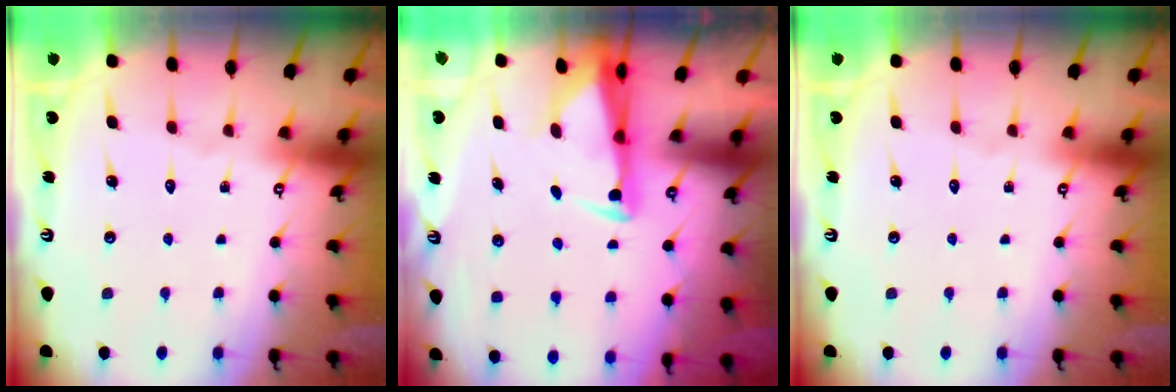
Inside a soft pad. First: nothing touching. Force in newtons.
{"total": 2.8, "press": 2.7, "slide": 1.0}
{"total": 0.0}